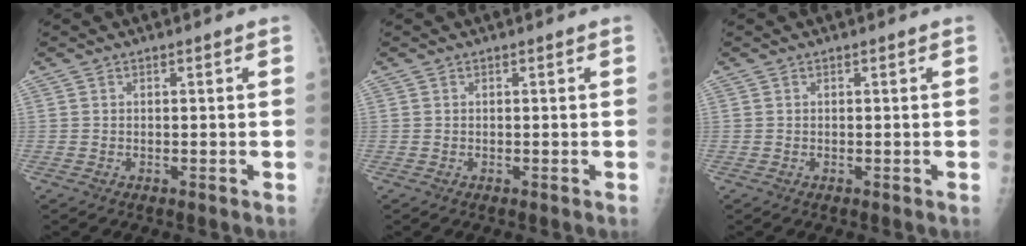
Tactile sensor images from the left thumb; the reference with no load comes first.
{"total": 0.0}
{"total": 0.0}